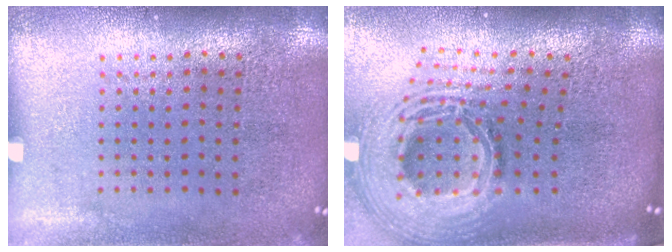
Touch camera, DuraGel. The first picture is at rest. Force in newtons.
{"total": 3.0, "press": 2.1, "slide": 2.2}